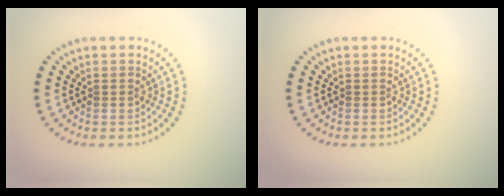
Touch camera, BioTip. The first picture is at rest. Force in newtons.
{"total": 0.0}